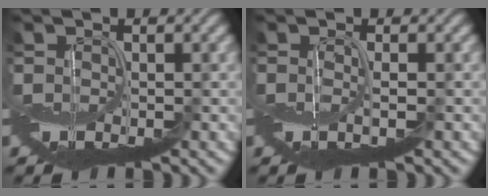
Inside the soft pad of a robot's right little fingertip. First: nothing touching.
{"total": 1.0, "force": [-0.2, -0.3, 0.9], "torque": [-0.018, -0.003, -0.003]}